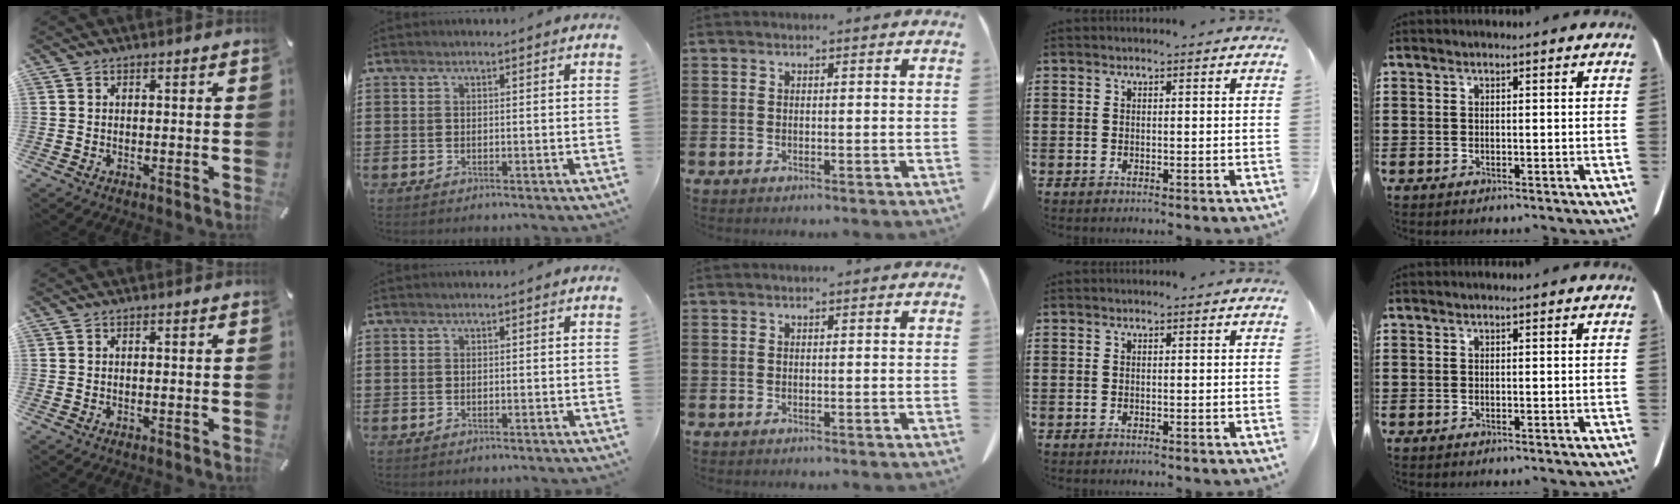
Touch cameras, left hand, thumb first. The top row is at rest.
{}